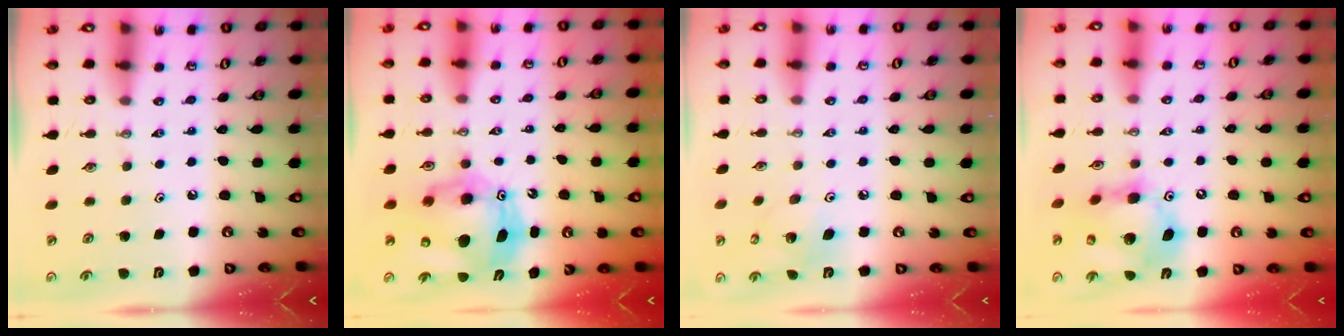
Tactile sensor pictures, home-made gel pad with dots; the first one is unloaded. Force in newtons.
{"total": 14.5, "press": 14.3, "slide": 2.4}
{"total": 8.7, "press": 8.4, "slide": 1.9}
{"total": 15.2, "press": 15.1, "slide": 1.7}